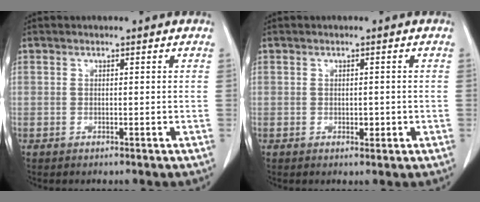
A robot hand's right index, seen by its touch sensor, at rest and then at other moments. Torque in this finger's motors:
{"motor_torque": [-0.13, 0.04, -0.01, 0.02]}